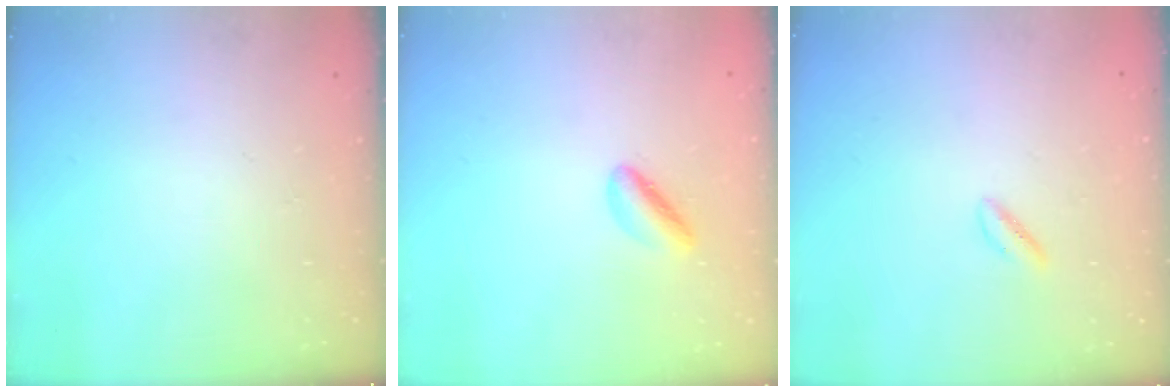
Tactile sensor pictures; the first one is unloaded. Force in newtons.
{"total": 4.3, "press": 4.1, "slide": 1.4}
{"total": 1.9, "press": 1.7, "slide": 1.0}